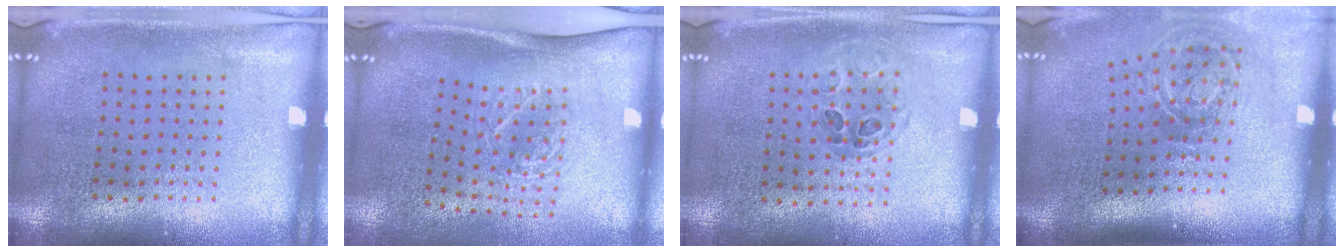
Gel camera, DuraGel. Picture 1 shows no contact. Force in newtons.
{"total": 1.9, "press": 1.3, "slide": 1.4}
{"total": 0.9, "press": 0.7, "slide": 0.5}
{"total": 2.0, "press": 1.2, "slide": 1.6}